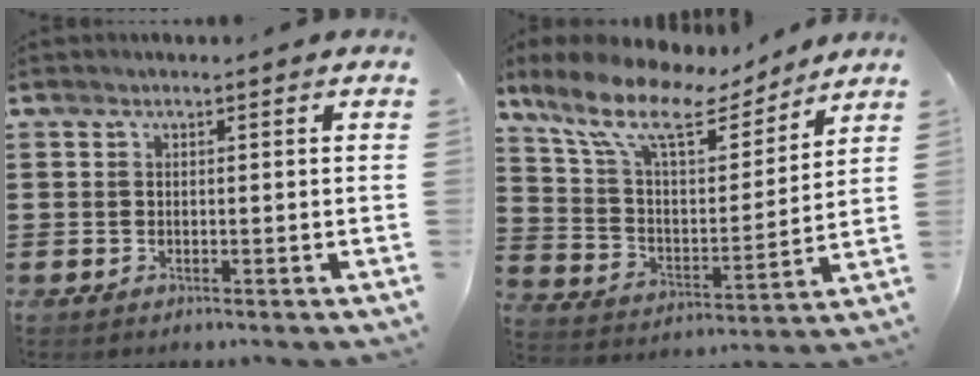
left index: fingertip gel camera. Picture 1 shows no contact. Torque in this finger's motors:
{"motor_torque": [2.14, 0.00, 0.46, 0.21]}